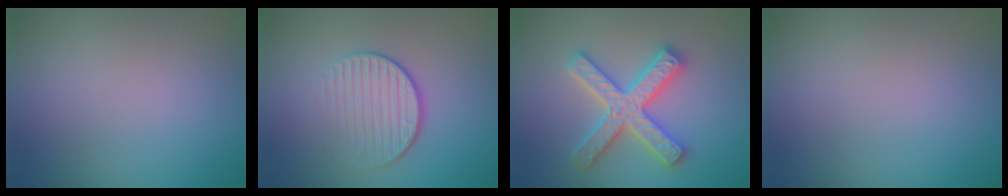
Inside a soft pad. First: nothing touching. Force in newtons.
{"total": 3.9, "press": 2.7, "slide": 2.8}
{"total": 5.0, "press": 4.9, "slide": 0.8}
{"total": 0.0}